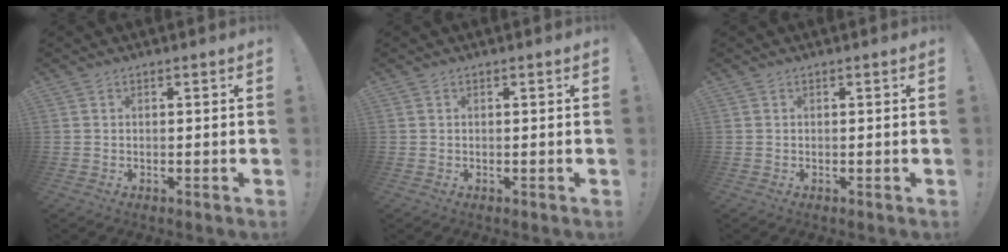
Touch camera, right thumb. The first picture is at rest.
{"total": 0.0}
{"total": 0.0}